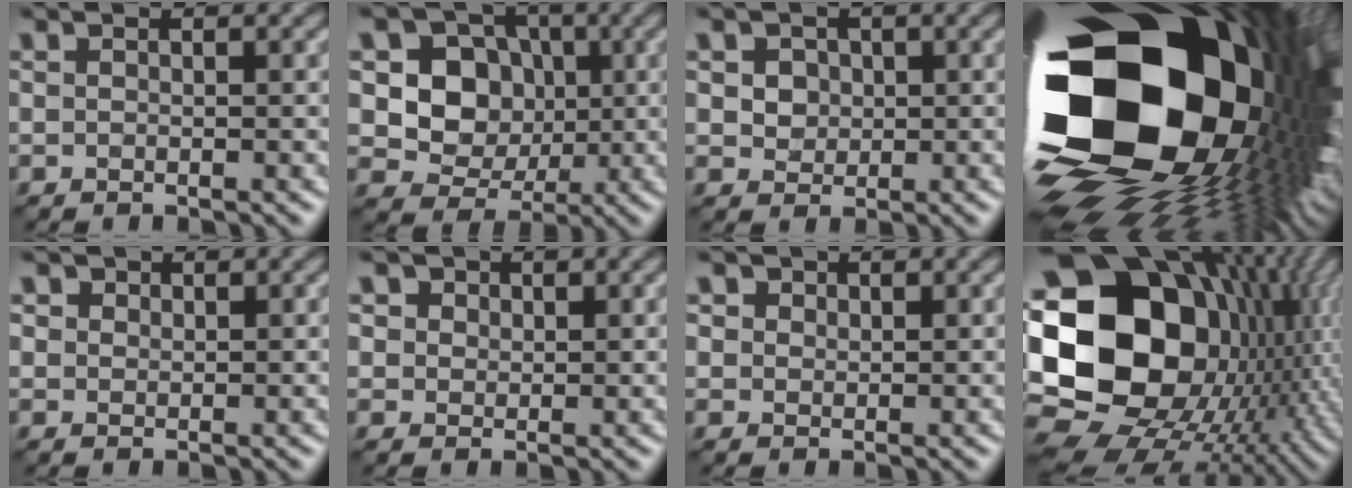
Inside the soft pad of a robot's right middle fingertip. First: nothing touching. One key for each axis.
{"total": 6.5, "fx": 0.3, "fy": 5.6, "fz": 3.2, "tx": -0.048, "ty": 0.002, "tz": -0.009}
{"total": 3.3, "fx": 1.1, "fy": 2.8, "fz": 1.5, "tx": -0.027, "ty": 0.013, "tz": 0.014}
{"total": 22.4, "fx": 0.1, "fy": 14.5, "fz": 17.0, "tx": -0.317, "ty": -0.067, "tz": 0.006}
{"total": 2.8, "fx": 1.5, "fy": 2.1, "fz": 1.0, "tx": -0.025, "ty": 0.009, "tz": 0.015}
{"total": 4.5, "fx": 2.4, "fy": 3.4, "fz": 1.7, "tx": -0.034, "ty": 0.013, "tz": 0.023}
{"total": 3.4, "fx": 1.8, "fy": 2.6, "fz": 1.3, "tx": -0.028, "ty": 0.011, "tz": 0.017}
{"total": 21.3, "fx": 0.7, "fy": 16.2, "fz": 13.7, "tx": -0.296, "ty": -0.001, "tz": 0.021}